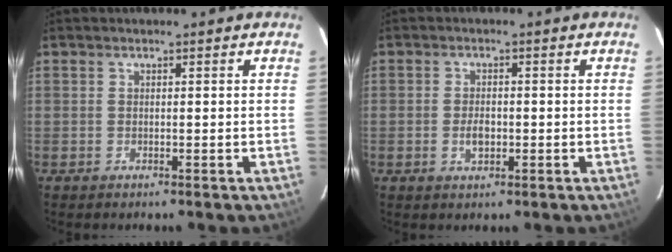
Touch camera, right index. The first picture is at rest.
{"total": 2.9, "force": [-0.7, 1.7, 2.2], "torque": [-0.041, 0.000, -0.010]}